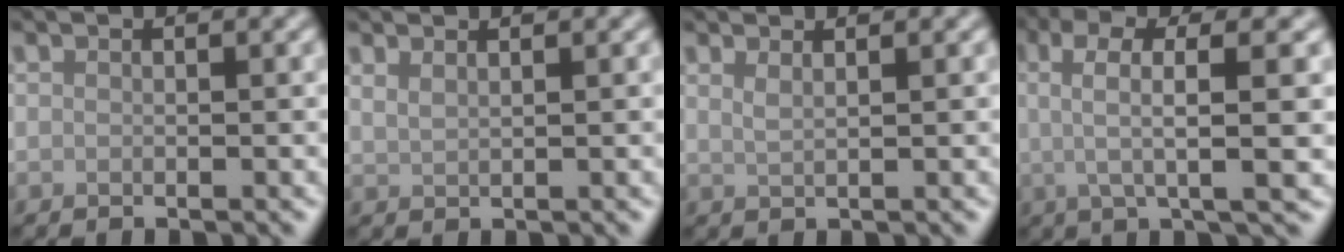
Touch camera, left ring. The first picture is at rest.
{"total": 1.3, "force": [1.0, 0.4, 0.6], "torque": [-0.009, -0.001, 0.019]}
{"total": 1.4, "force": [0.9, 0.5, 0.9], "torque": [-0.010, -0.001, 0.013]}
{"total": 6.3, "force": [1.2, 1.6, 5.9], "torque": [-0.096, 0.013, 0.014]}